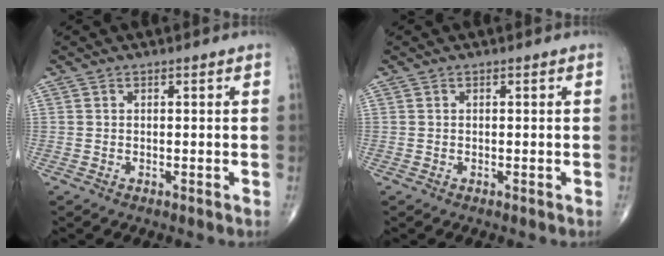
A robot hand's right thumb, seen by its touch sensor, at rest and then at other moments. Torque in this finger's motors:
{"motor_torque": [-0.23, 0.00, -0.07, -0.09, 0.00]}